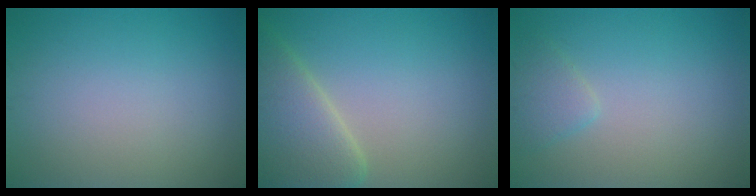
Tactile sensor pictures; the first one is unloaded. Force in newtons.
{"total": 6.3, "press": 6.3, "slide": 0.5}
{"total": 1.7, "press": 1.7, "slide": 0.2}